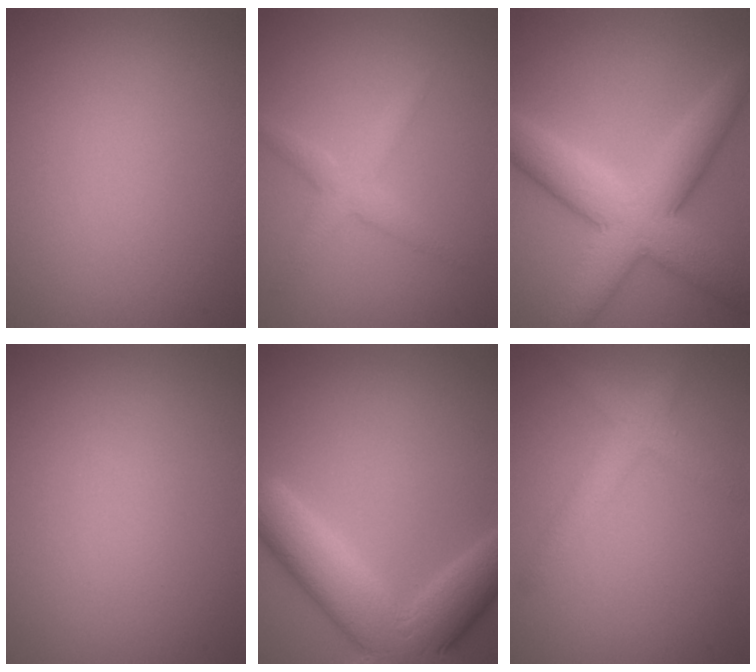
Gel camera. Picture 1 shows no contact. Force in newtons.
{"total": 2.4, "press": 2.4, "slide": 0.1}
{"total": 8.7, "press": 8.7, "slide": 0.2}
{"total": 0.0}
{"total": 8.8, "press": 8.8, "slide": 0.5}
{"total": 2.9, "press": 2.9, "slide": 0.1}